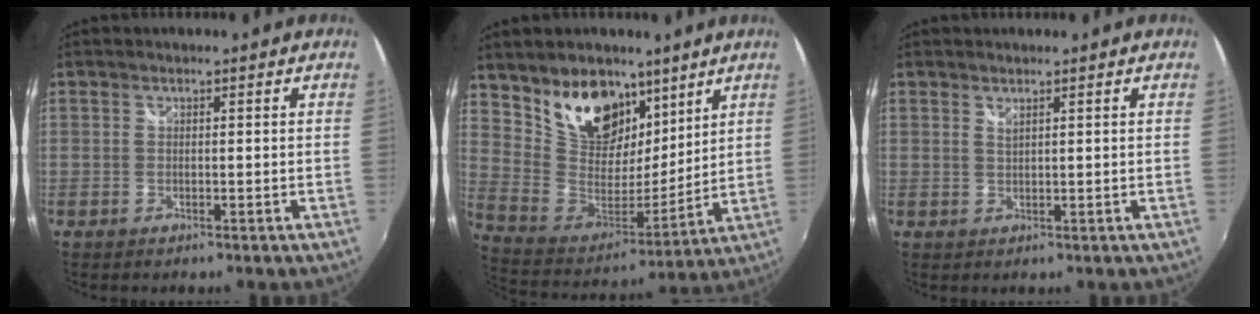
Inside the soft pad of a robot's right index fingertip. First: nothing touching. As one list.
[{"total": 18.0, "force": [11.0, 11.3, 8.6], "torque": [-0.187, 0.013, 0.214]}, {"total": 1.1, "force": [0.9, 0.1, 0.6], "torque": [-0.011, 0.000, 0.016]}]